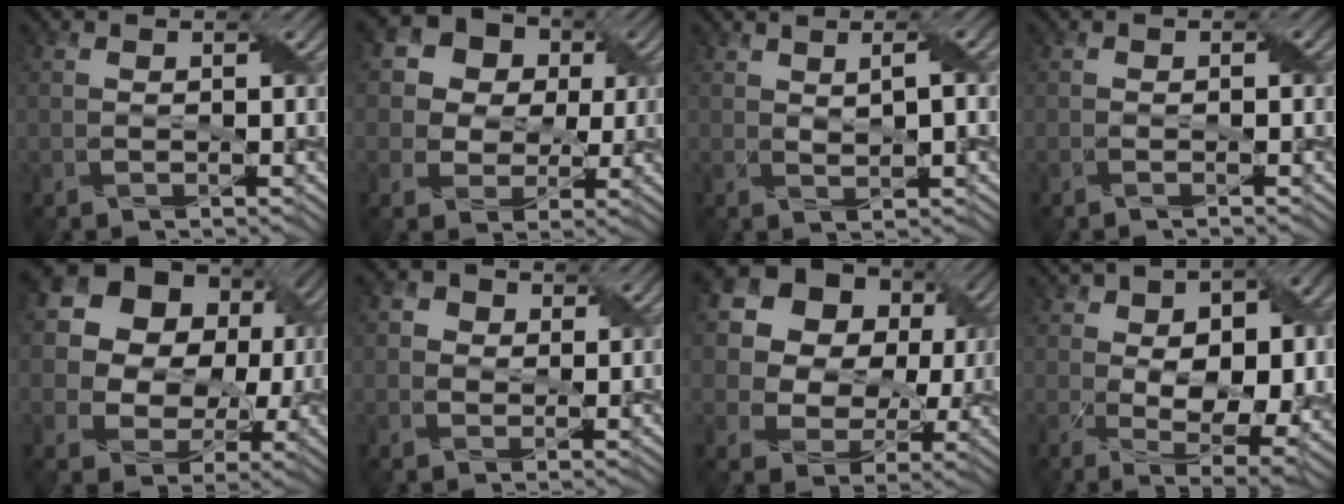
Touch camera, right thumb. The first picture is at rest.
{"total": 12.7, "force": [4.7, 10.4, 5.4], "torque": [-0.170, 0.043, 0.092]}
{"total": 3.0, "force": [1.1, 0.8, 2.7], "torque": [-0.045, -0.003, 0.024]}
{"total": 0.8, "force": [-0.4, 0.2, 0.7], "torque": [-0.014, 0.000, -0.005]}
{"total": 19.0, "force": [5.2, 15.6, 9.4], "torque": [-0.221, 0.047, 0.087]}
{"total": 2.4, "force": [0.6, 2.2, 0.8], "torque": [-0.024, 0.004, 0.001]}
{"total": 18.1, "force": [6.7, 14.2, 8.9], "torque": [-0.226, 0.064, 0.124]}
{"total": 17.8, "force": [1.4, 9.6, 14.9], "torque": [-0.234, -0.005, 0.062]}